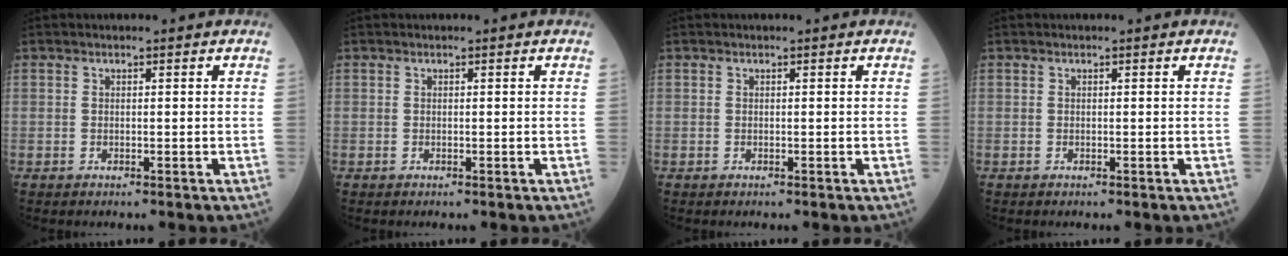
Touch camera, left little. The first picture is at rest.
{"total": 0.0}
{"total": 0.0}
{"total": 0.0}